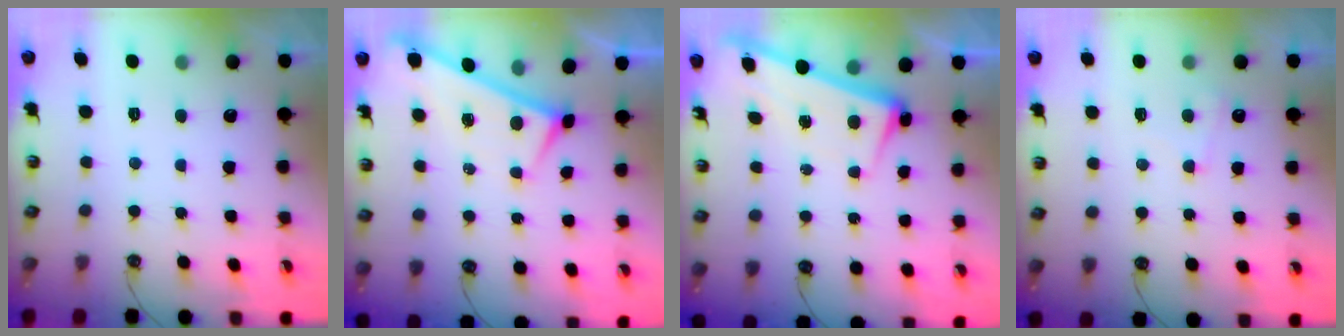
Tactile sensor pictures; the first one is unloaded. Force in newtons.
{"total": 0.0}
{"total": 2.4, "press": 2.2, "slide": 0.8}
{"total": 4.0, "press": 3.9, "slide": 0.6}